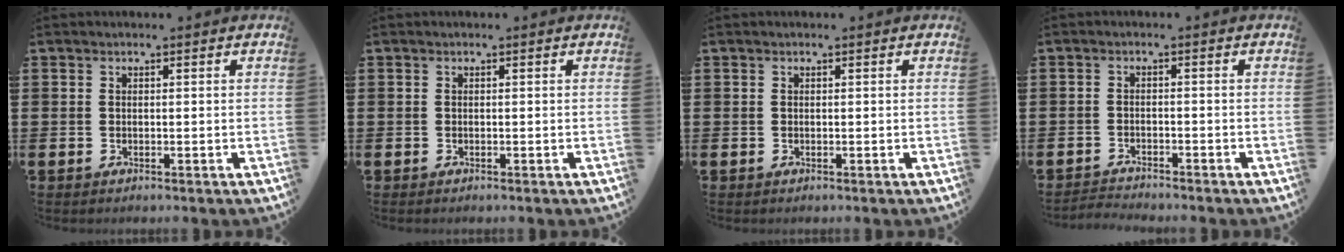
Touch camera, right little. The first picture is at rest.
{"total": 0.0}
{"total": 0.0}
{"total": 1.8, "force": [-1.8, -0.1, -0.2], "torque": [-0.001, 0.003, -0.039]}